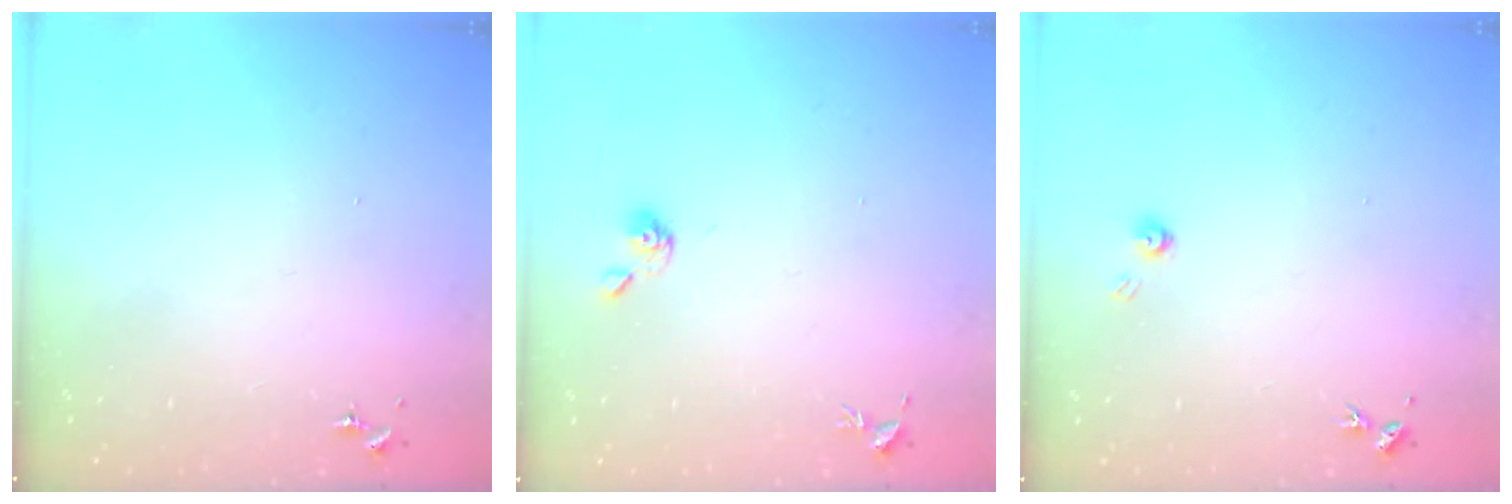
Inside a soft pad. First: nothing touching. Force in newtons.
{"total": 5.2, "press": 5.1, "slide": 0.6}
{"total": 3.7, "press": 3.7, "slide": 0.4}